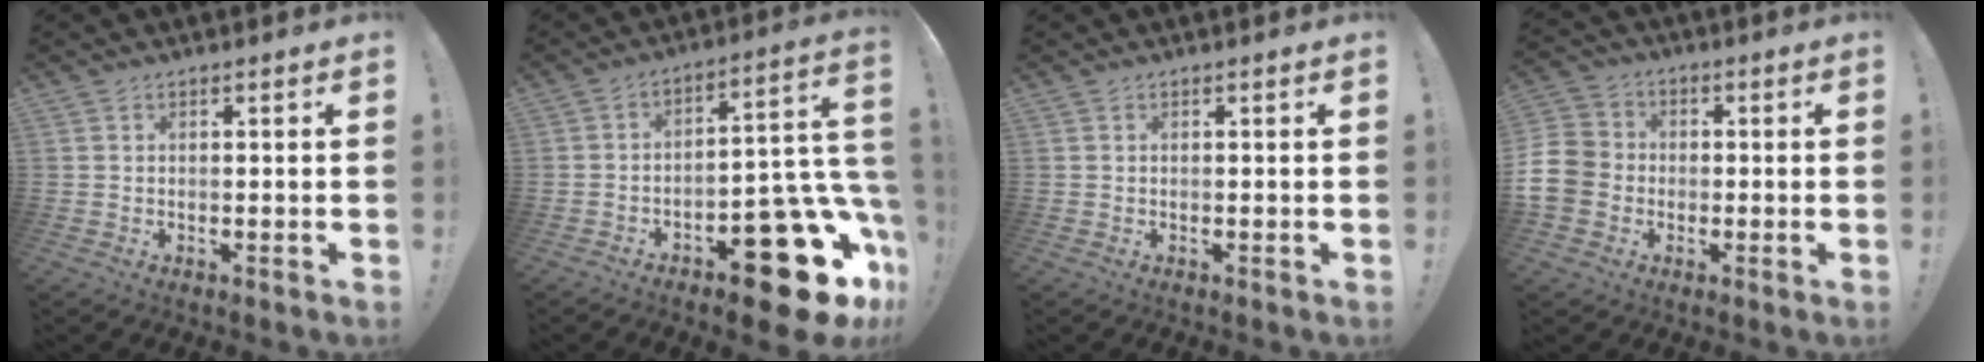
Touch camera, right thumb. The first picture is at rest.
{"total": 21.1, "force": [-11.6, 8.6, 15.4], "torque": [-0.142, 0.060, -0.177]}
{"total": 0.0}
{"total": 10.5, "force": [-2.1, 9.0, 4.9], "torque": [-0.104, 0.027, -0.033]}